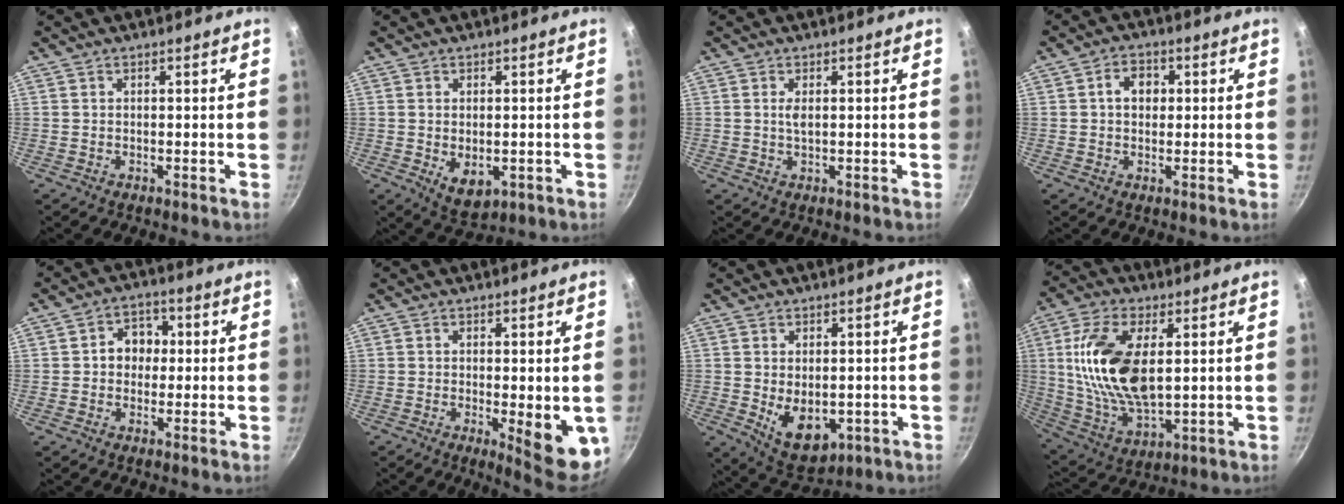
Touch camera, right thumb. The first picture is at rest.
{"total": 6.0, "force": [-0.8, 3.8, 4.6], "torque": [-0.067, -0.014, -0.003]}
{"total": 1.6, "force": [0.3, 0.6, 1.5], "torque": [-0.030, -0.001, 0.008]}
{"total": 4.9, "force": [0.8, 3.8, 3.1], "torque": [-0.027, 0.008, 0.007]}
{"total": 6.4, "force": [0.3, 5.4, 3.4], "torque": [-0.009, 0.013, -0.003]}
{"total": 9.9, "force": [-1.7, 2.9, 9.3], "torque": [-0.100, -0.009, -0.013]}
{"total": 9.2, "force": [-1.1, 5.9, 6.9], "torque": [-0.089, -0.015, 0.005]}
{"total": 18.1, "force": [3.2, 9.2, 15.2], "torque": [-0.289, -0.009, 0.067]}